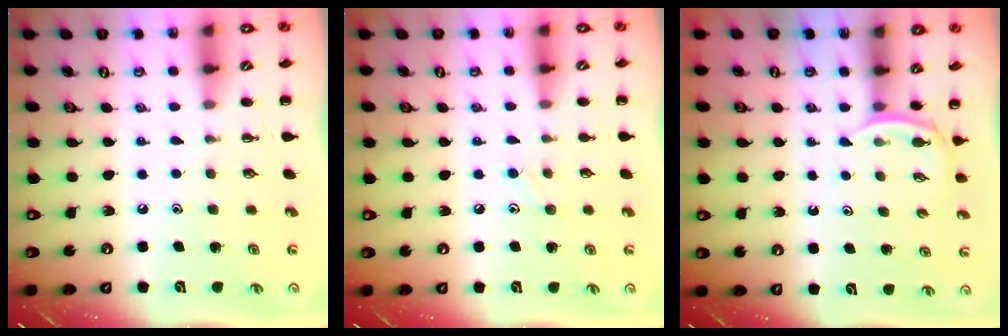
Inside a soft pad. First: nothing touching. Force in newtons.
{"total": 7.0, "press": 6.7, "slide": 2.0}
{"total": 2.6, "press": 2.5, "slide": 0.8}